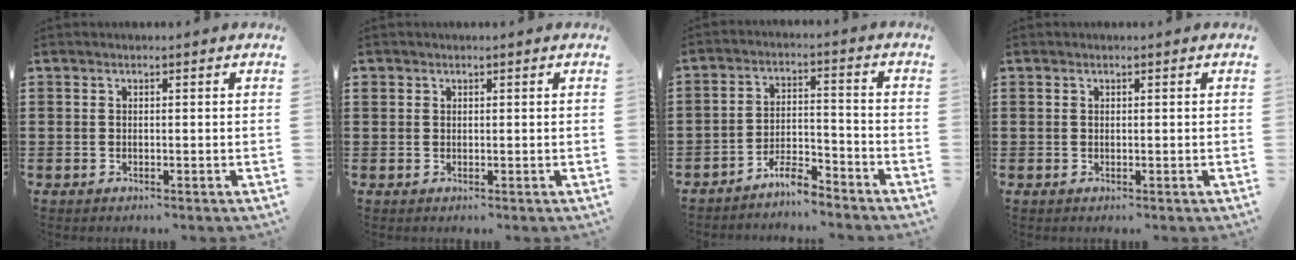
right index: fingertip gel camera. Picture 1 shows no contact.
{"total": 0.7, "force": [0.3, 0.7, 0.0], "torque": [-0.002, 0.004, 0.006]}
{"total": 5.0, "force": [-4.7, 0.8, 1.7], "torque": [-0.039, 0.009, -0.093]}
{"total": 0.0}